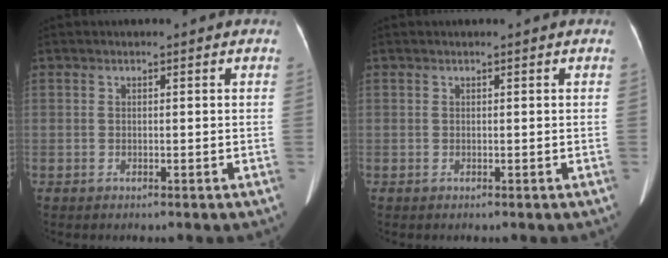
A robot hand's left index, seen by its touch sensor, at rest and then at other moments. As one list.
[{"total": 0.0}]